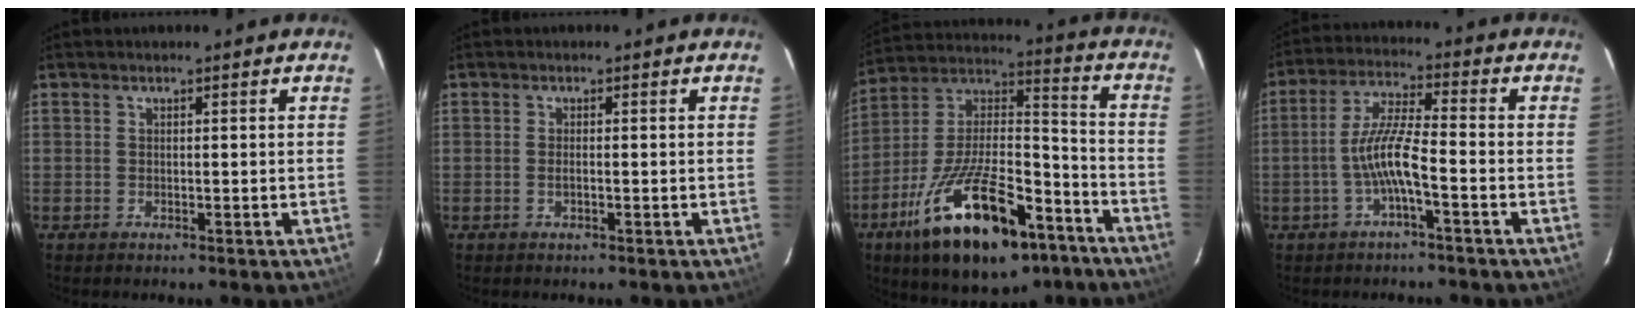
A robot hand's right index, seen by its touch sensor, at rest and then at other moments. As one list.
[{"total": 0.9, "force": [-0.3, 0.2, 0.9], "torque": [-0.018, -0.001, -0.006]}, {"total": 26.2, "force": [-15.0, 10.8, 18.5], "torque": [-0.331, 0.001, -0.233]}, {"total": 7.3, "force": [-2.7, 0.6, 6.7], "torque": [-0.147, 0.010, -0.050]}]